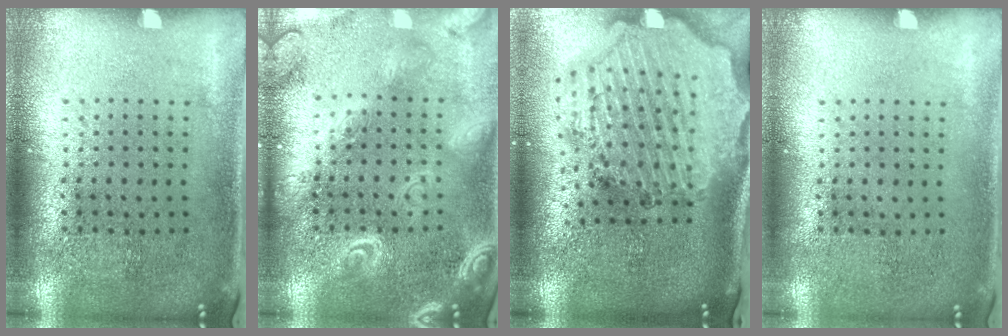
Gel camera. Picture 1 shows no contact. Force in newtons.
{"total": 3.8, "press": 3.7, "slide": 0.5}
{"total": 4.1, "press": 3.3, "slide": 2.5}
{"total": 0.0}